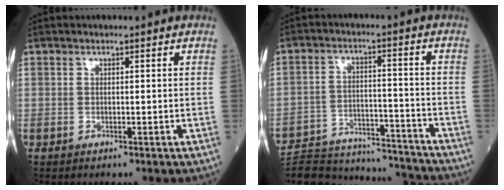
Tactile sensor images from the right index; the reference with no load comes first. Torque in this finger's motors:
{"motor_torque": [-0.28, -0.56, -0.80, -0.21]}